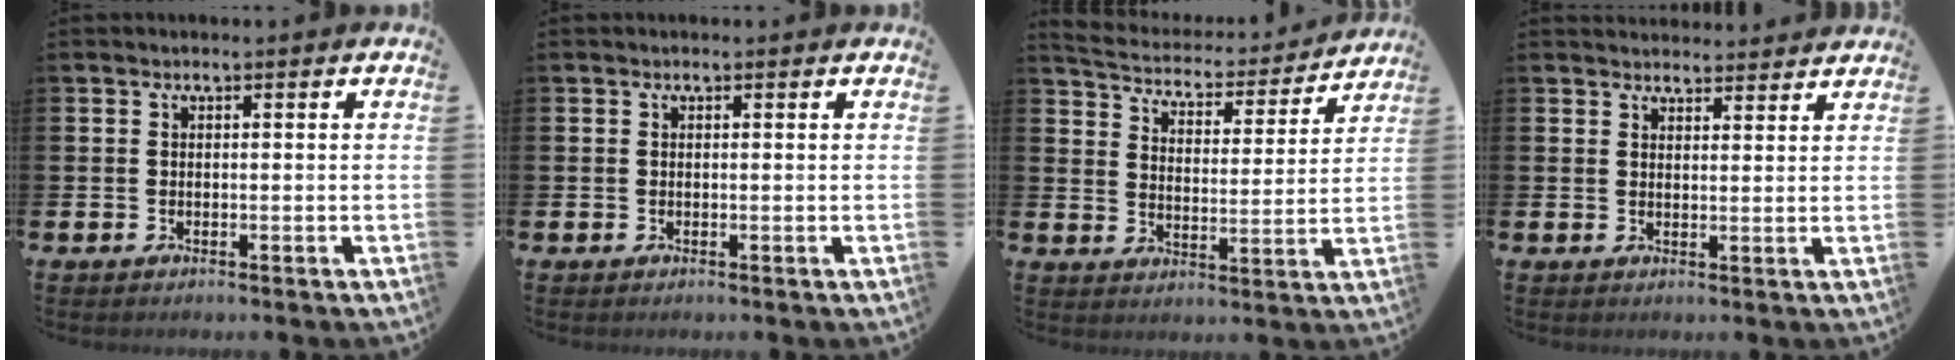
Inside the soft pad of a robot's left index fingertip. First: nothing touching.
{"total": 0.0}
{"total": 5.2, "force": [5.0, 1.0, 0.7], "torque": [-0.037, -0.046, 0.081]}
{"total": 3.0, "force": [3.0, 0.6, -0.1], "torque": [0.006, -0.019, 0.053]}